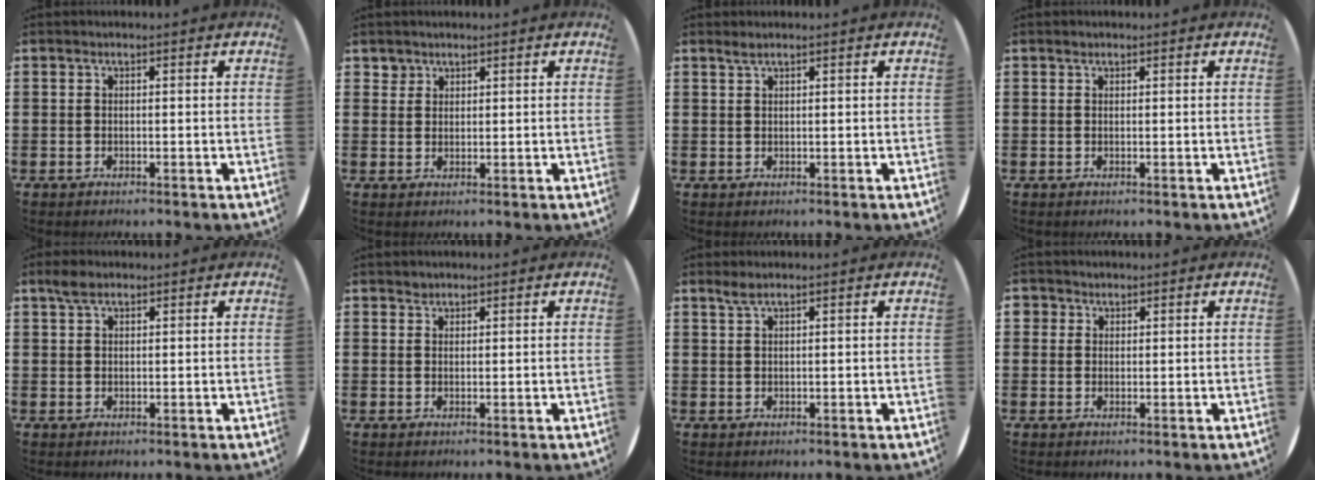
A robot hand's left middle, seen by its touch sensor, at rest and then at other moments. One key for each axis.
{"total": 1.7, "fx": 1.4, "fy": 0.8, "fz": 0.0, "tx": 0.005, "ty": -0.001, "tz": 0.027}
{"total": 0.9, "fx": 0.7, "fy": 0.0, "fz": 0.5, "tx": -0.010, "ty": 0.001, "tz": 0.013}
{"total": 0.0}
{"total": 2.1, "fx": 1.6, "fy": 0.9, "fz": 1.0, "tx": -0.013, "ty": 0.002, "tz": 0.027}
{"total": 1.6, "fx": 1.3, "fy": 0.9, "fz": -0.1, "tx": 0.007, "ty": 0.000, "tz": 0.025}
{"total": 1.3, "fx": 1.0, "fy": 0.1, "fz": 0.8, "tx": -0.018, "ty": 0.002, "tz": 0.018}
{"total": 1.5, "fx": 1.1, "fy": 1.0, "fz": 0.1, "tx": 0.004, "ty": 0.002, "tz": 0.021}